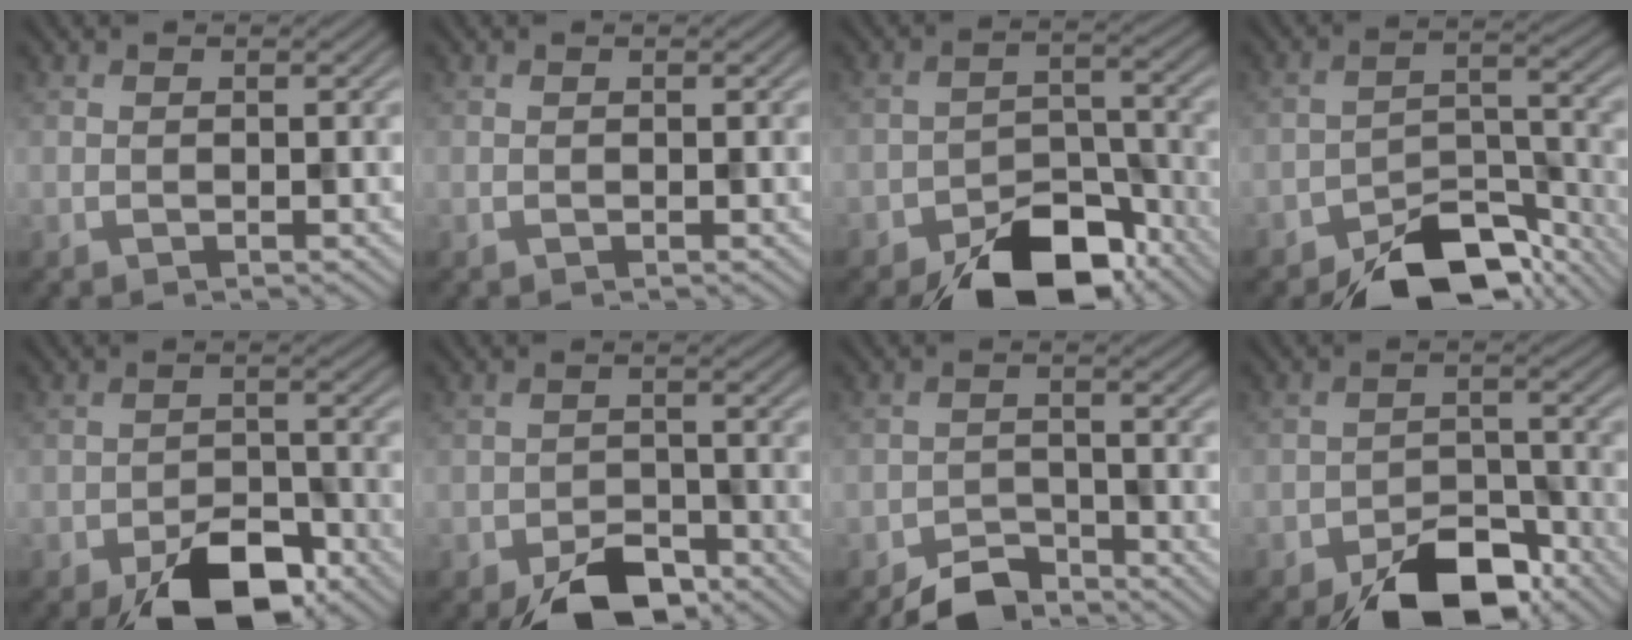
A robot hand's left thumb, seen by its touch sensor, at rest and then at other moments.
{"total": 0.0}
{"total": 10.2, "force": [-7.6, 4.7, 4.8], "torque": [-0.060, -0.006, -0.132]}
{"total": 9.8, "force": [-8.0, 3.9, 4.2], "torque": [-0.047, 0.000, -0.140]}
{"total": 8.0, "force": [-5.6, 3.5, 4.5], "torque": [-0.061, -0.003, -0.092]}
{"total": 5.5, "force": [-4.3, 2.5, 2.5], "torque": [-0.033, -0.001, -0.074]}
{"total": 3.9, "force": [-3.7, 1.2, 0.6], "torque": [-0.005, -0.001, -0.071]}
{"total": 8.8, "force": [-6.6, 3.8, 4.4], "torque": [-0.054, -0.006, -0.115]}